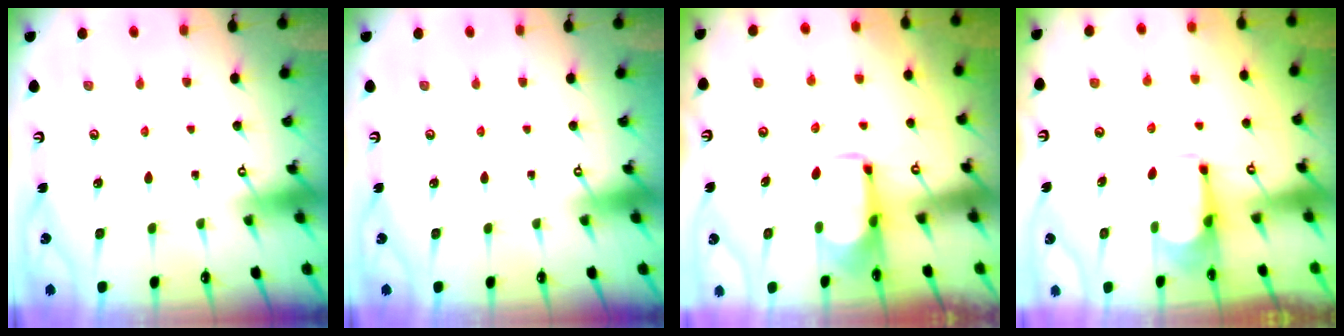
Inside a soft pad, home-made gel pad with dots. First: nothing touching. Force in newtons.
{"total": 0.0}
{"total": 1.9, "press": 1.9, "slide": 0.5}
{"total": 1.7, "press": 1.6, "slide": 0.7}